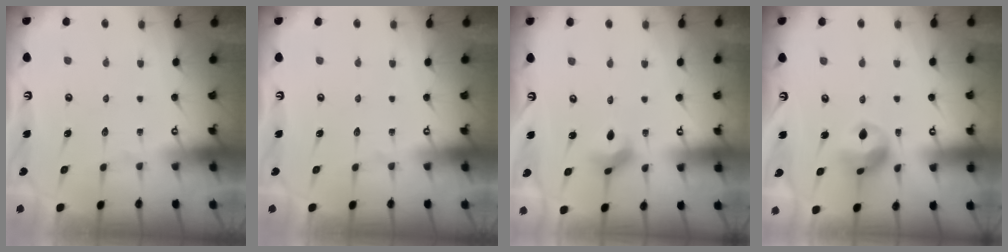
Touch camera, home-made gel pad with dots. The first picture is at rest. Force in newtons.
{"total": 0.0}
{"total": 3.9, "press": 3.9, "slide": 0.7}
{"total": 10.3, "press": 10.2, "slide": 1.5}